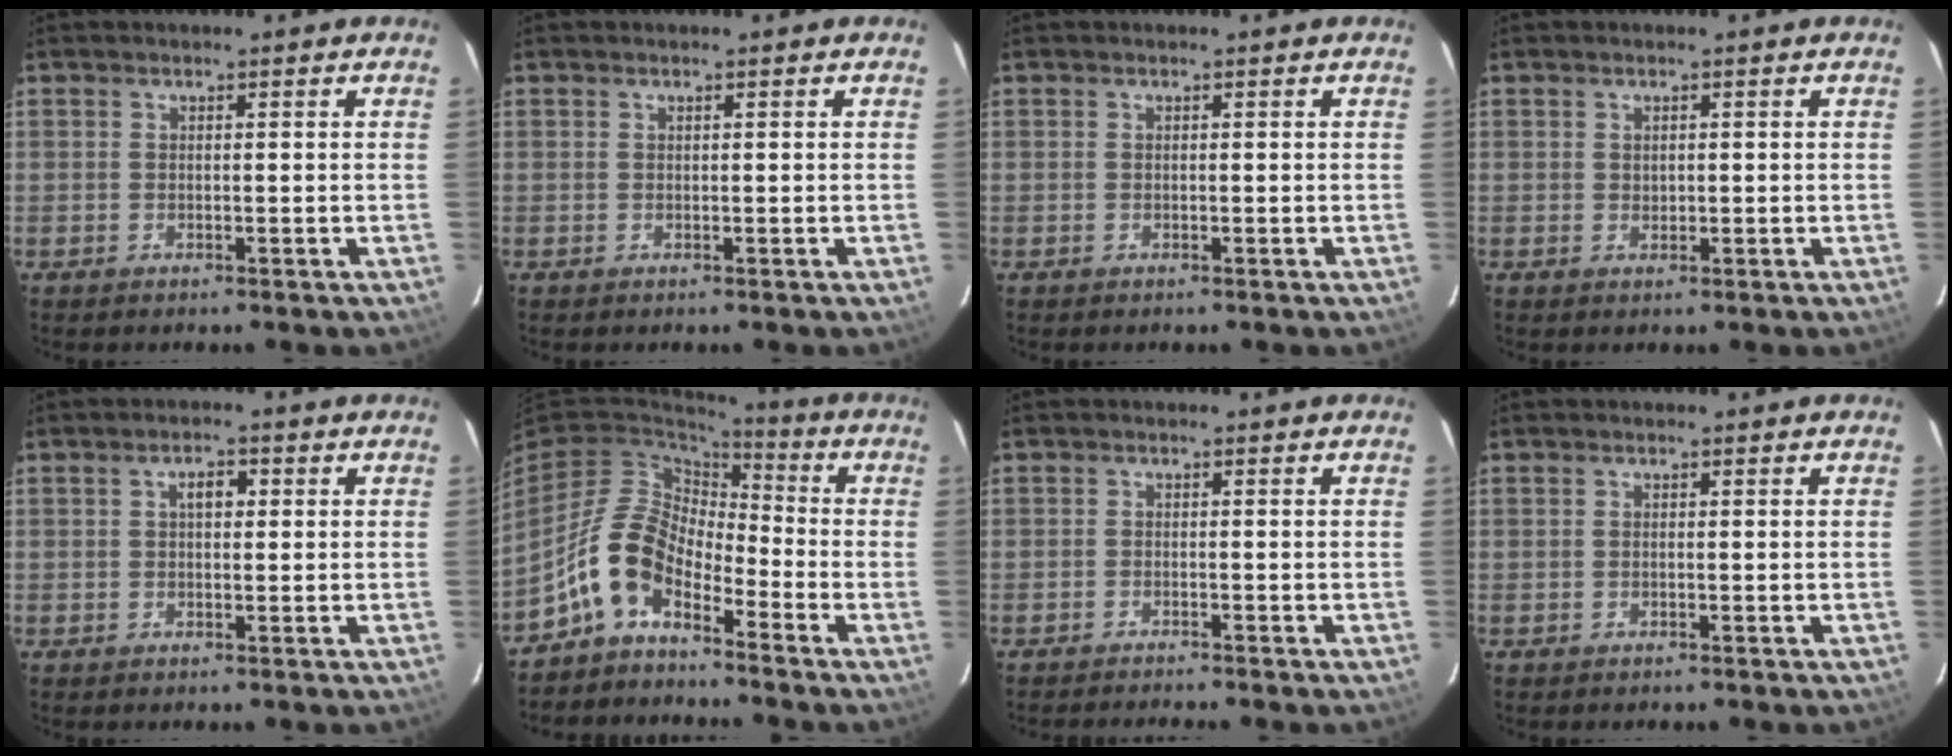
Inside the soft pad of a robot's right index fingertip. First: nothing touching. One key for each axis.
{"total": 0.0}
{"total": 0.0}
{"total": 0.9, "fx": 0.3, "fy": 0.7, "fz": 0.4, "tx": -0.006, "ty": 0.004, "tz": 0.007}
{"total": 2.7, "fx": 0.6, "fy": 1.5, "fz": 2.1, "tx": -0.034, "ty": 0.011, "tz": 0.010}
{"total": 11.0, "fx": -6.2, "fy": 5.9, "fz": 6.9, "tx": -0.140, "ty": 0.016, "tz": -0.132}
{"total": 3.0, "fx": -2.8, "fy": -0.4, "fz": 0.8, "tx": -0.030, "ty": -0.006, "tz": -0.047}
{"total": 0.0}